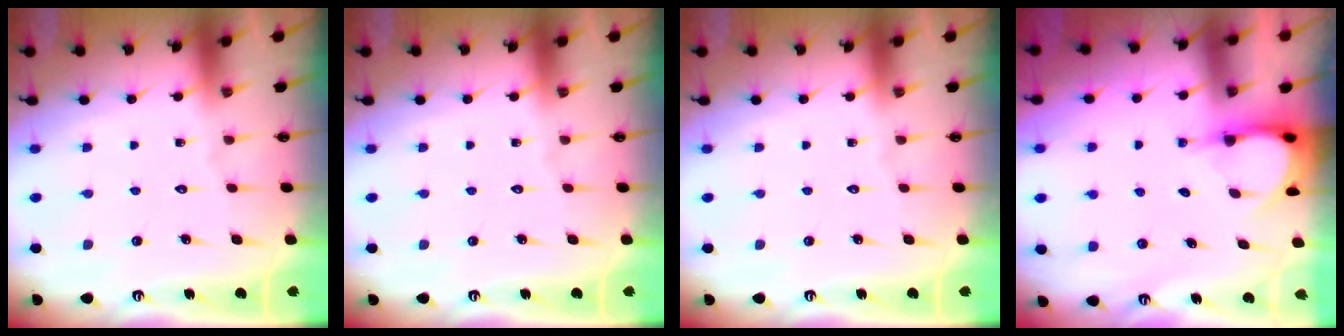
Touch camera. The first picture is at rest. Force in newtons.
{"total": 0.0}
{"total": 0.0}
{"total": 3.9, "press": 3.9, "slide": 0.2}